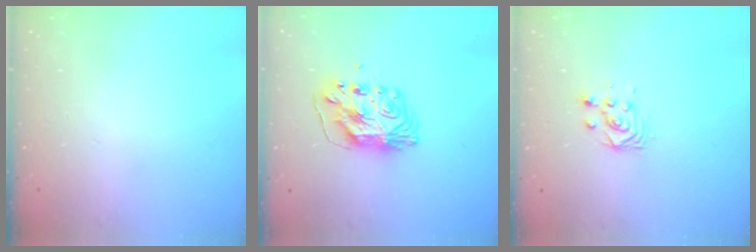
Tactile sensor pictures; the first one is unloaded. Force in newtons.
{"total": 9.2, "press": 9.2, "slide": 0.9}
{"total": 3.0, "press": 3.0, "slide": 0.2}